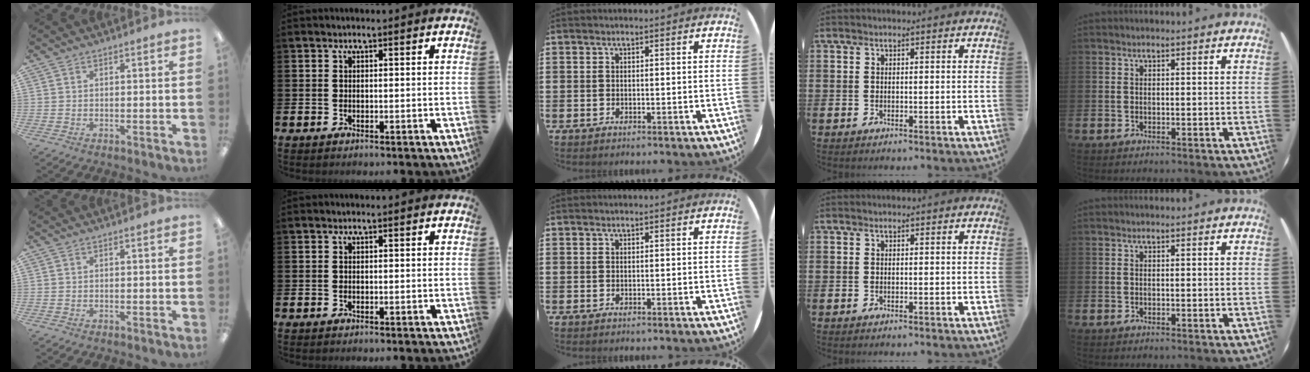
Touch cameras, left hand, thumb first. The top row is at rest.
{}